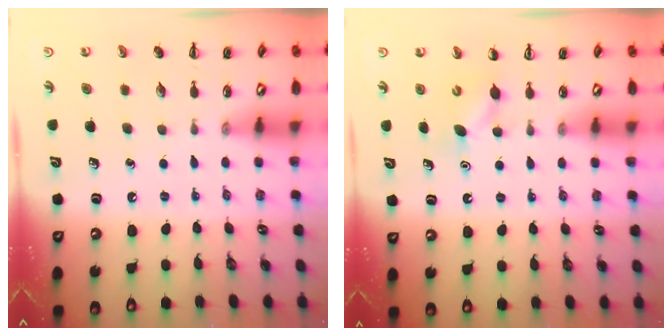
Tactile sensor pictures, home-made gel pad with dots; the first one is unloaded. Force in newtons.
{"total": 4.1, "press": 3.9, "slide": 1.3}